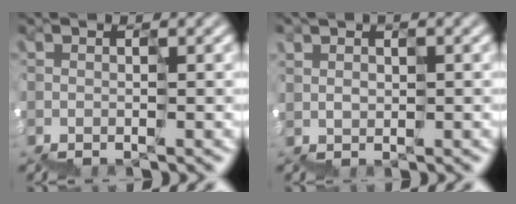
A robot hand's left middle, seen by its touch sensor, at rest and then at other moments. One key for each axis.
{"total": 1.0, "fx": 0.7, "fy": 0.7, "fz": 0.0, "tx": 0.013, "ty": 0.009, "tz": 0.020}